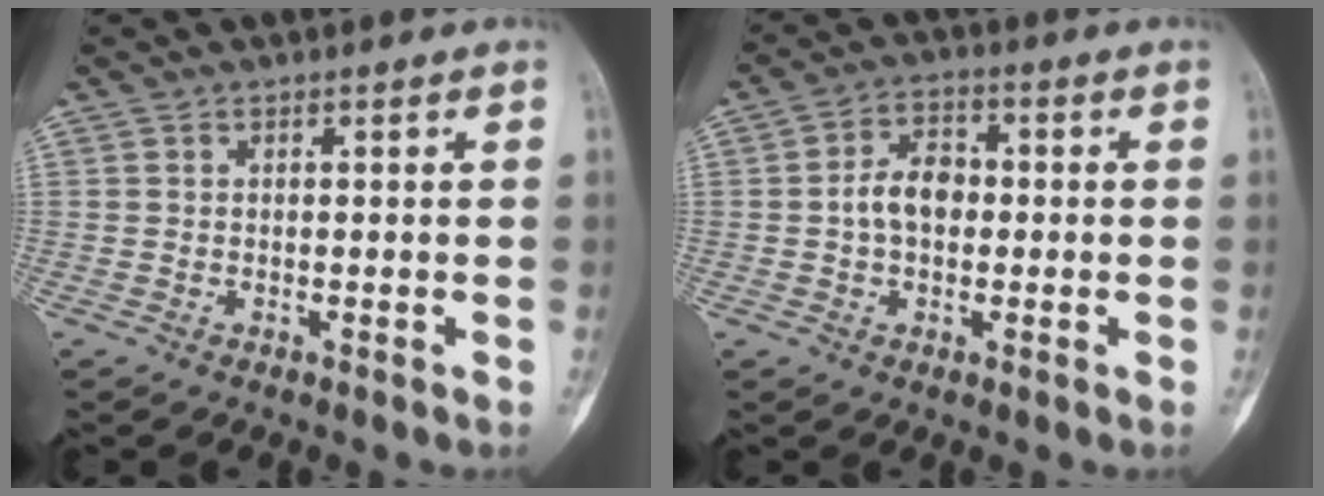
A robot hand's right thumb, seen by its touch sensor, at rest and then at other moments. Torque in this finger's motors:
{"motor_torque": [0.08, 0.08, 0.02, -0.01, 0.03]}